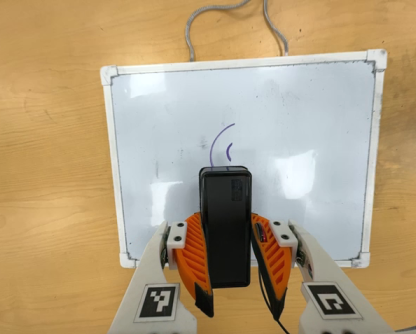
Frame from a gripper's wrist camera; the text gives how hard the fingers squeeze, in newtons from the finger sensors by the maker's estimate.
{"total": 5.2, "left": 4.4, "right": 6.0}